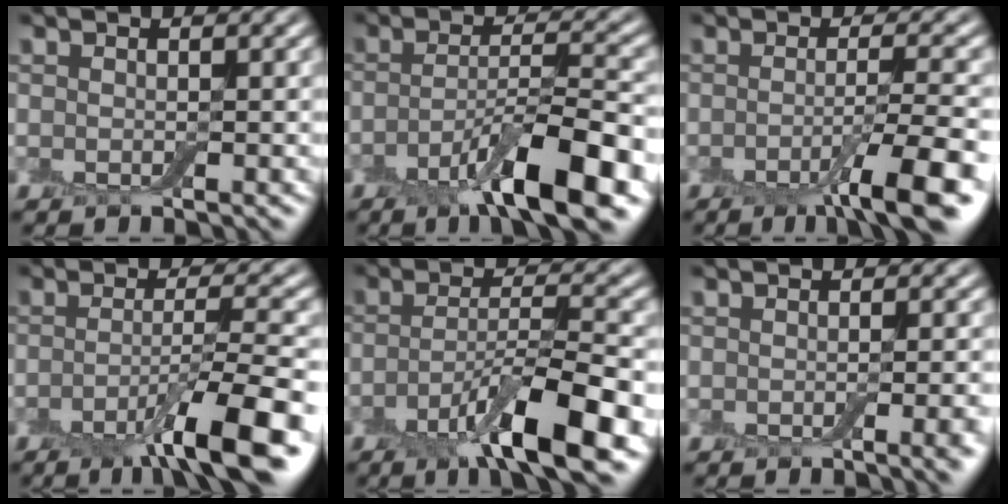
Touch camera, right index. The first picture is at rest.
{"total": 8.6, "force": [-4.2, 1.8, 7.2], "torque": [-0.114, 0.007, -0.076]}
{"total": 6.4, "force": [-2.9, 1.1, 5.6], "torque": [-0.079, -0.002, -0.049]}
{"total": 7.8, "force": [-3.8, 1.2, 6.7], "torque": [-0.096, 0.005, -0.067]}
{"total": 8.6, "force": [-4.2, 1.8, 7.3], "torque": [-0.118, 0.003, -0.077]}
{"total": 3.5, "force": [-1.0, 1.2, 3.1], "torque": [-0.026, -0.001, -0.009]}